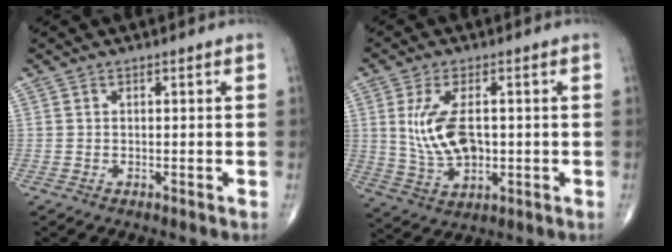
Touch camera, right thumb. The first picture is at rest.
{"total": 10.4, "force": [0.9, 5.6, 8.7], "torque": [-0.168, -0.006, 0.029]}